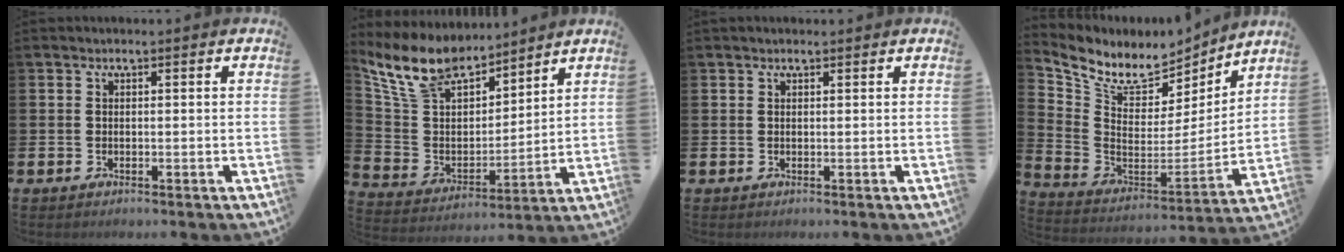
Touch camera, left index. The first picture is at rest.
{"total": 11.1, "force": [10.0, 4.1, 2.9], "torque": [-0.116, -0.052, 0.187]}
{"total": 0.6, "force": [0.6, 0.1, 0.2], "torque": [0.010, -0.003, 0.007]}
{"total": 8.6, "force": [7.3, 3.9, 2.2], "torque": [-0.092, -0.051, 0.129]}